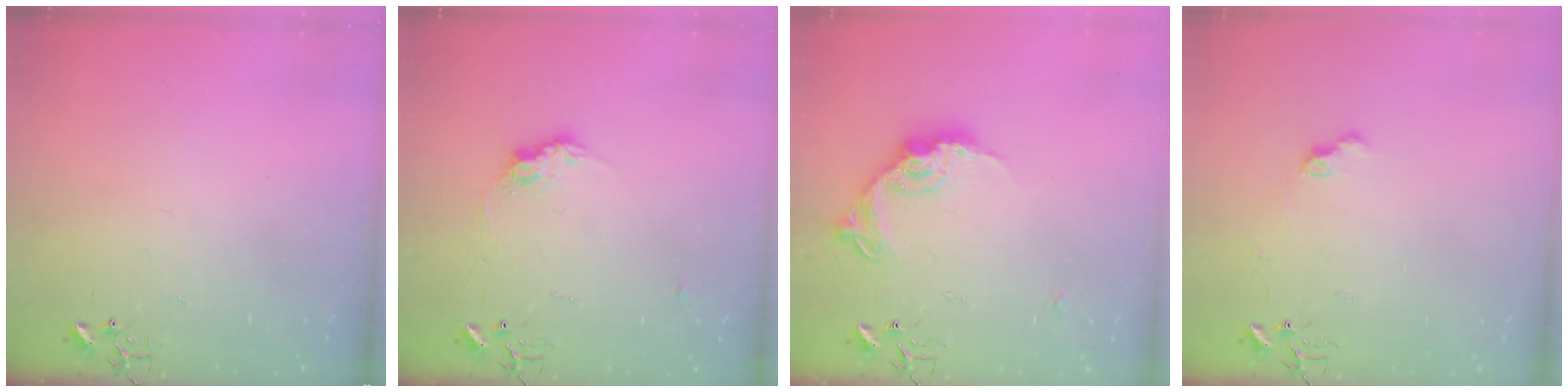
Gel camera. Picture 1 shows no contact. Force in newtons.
{"total": 9.4, "press": 9.3, "slide": 0.5}
{"total": 15.6, "press": 15.6, "slide": 0.7}
{"total": 6.9, "press": 6.9, "slide": 0.7}